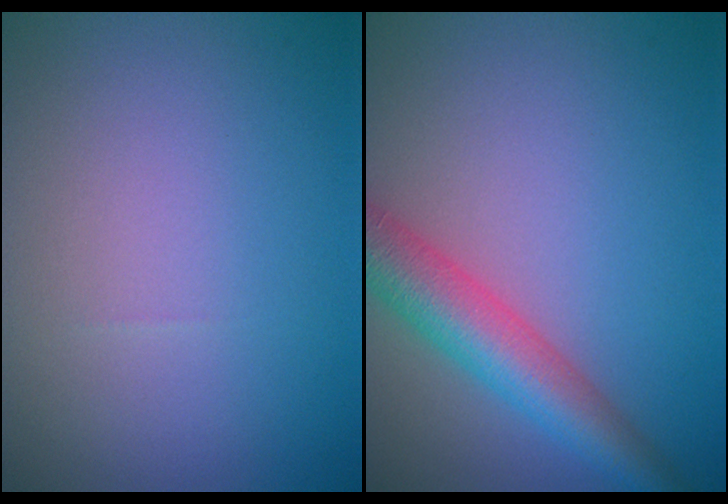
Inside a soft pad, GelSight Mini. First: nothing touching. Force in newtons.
{"total": 5.4, "press": 5.4, "slide": 0.3}